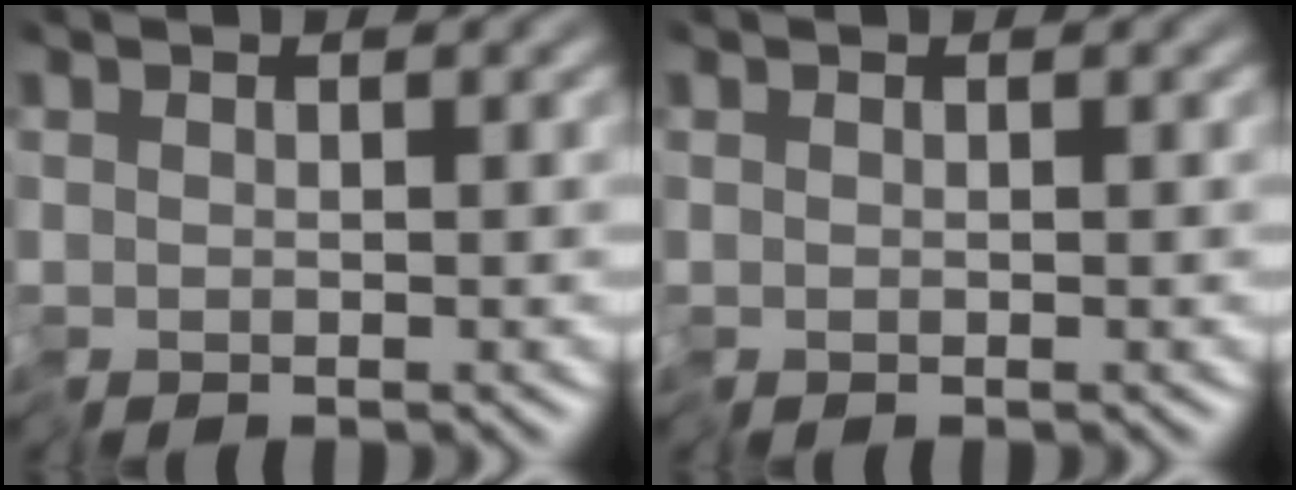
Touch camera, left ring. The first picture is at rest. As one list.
[{"total": 0.0}]